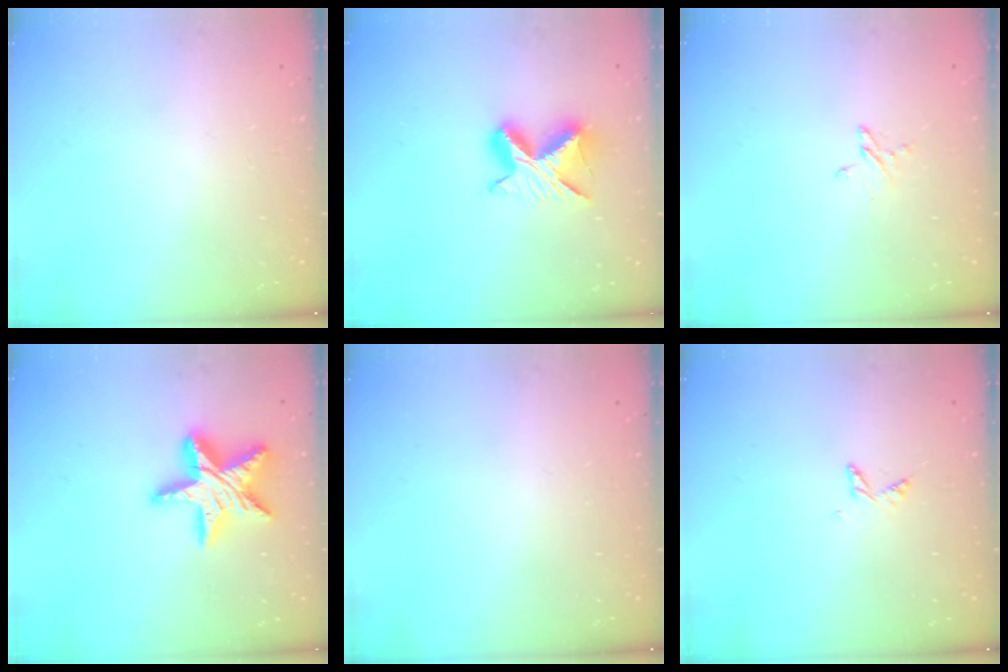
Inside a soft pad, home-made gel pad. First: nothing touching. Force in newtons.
{"total": 9.2, "press": 9.2, "slide": 0.0}
{"total": 2.9, "press": 2.9, "slide": 0.3}
{"total": 18.1, "press": 18.1, "slide": 1.4}
{"total": 0.0}
{"total": 4.6, "press": 4.6, "slide": 0.5}